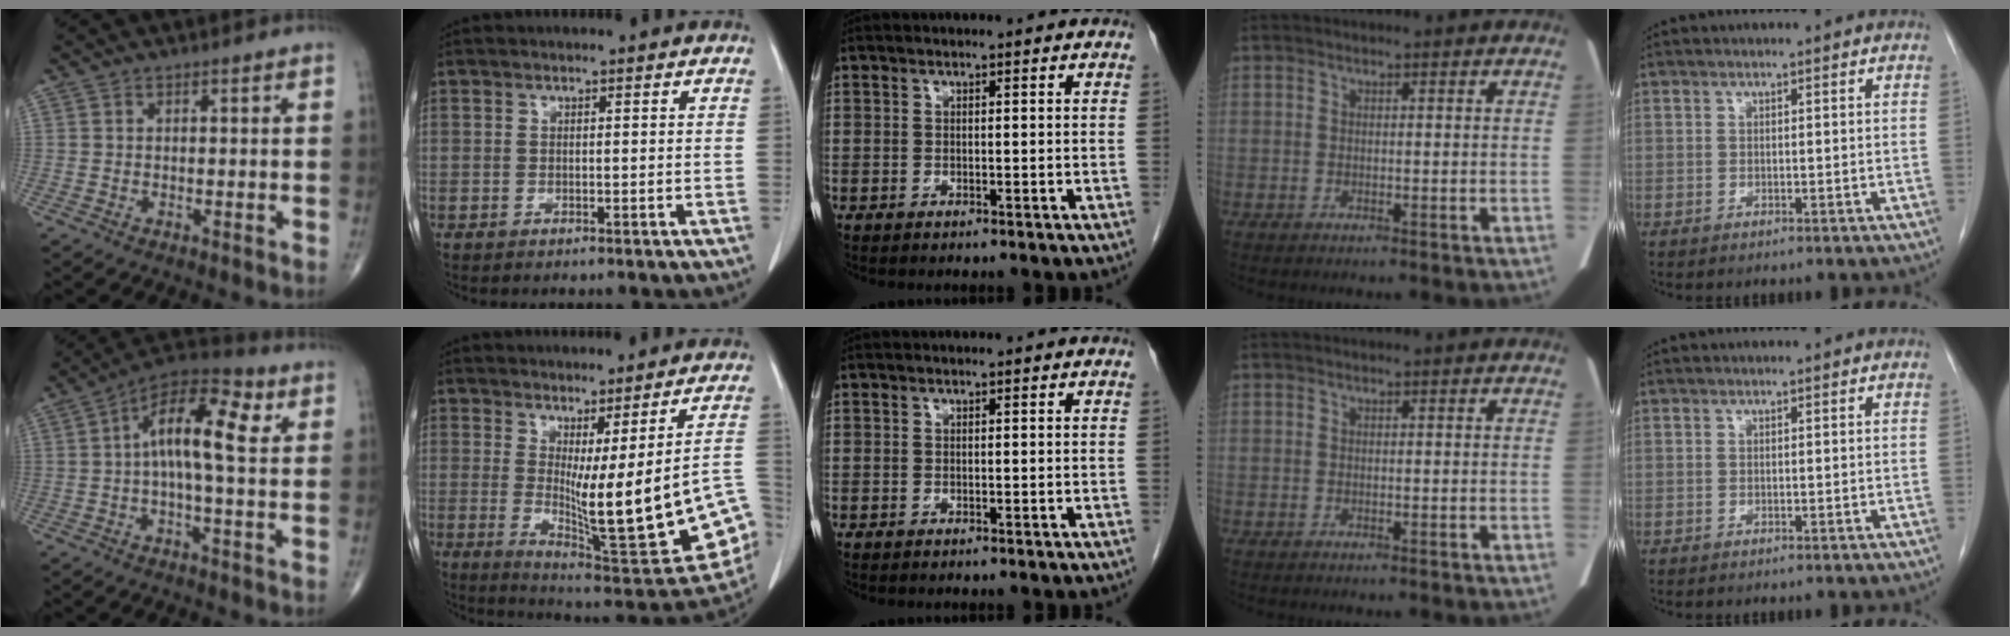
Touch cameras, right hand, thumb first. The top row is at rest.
{"thumb": {"total": 14.1, "force": [2.9, 5.1, 12.8], "torque": [-0.209, 0.030, 0.037]}, "index": {"total": 18.3, "force": [-2.1, 3.0, 18.0], "torque": [-0.202, -0.025, -0.005]}}